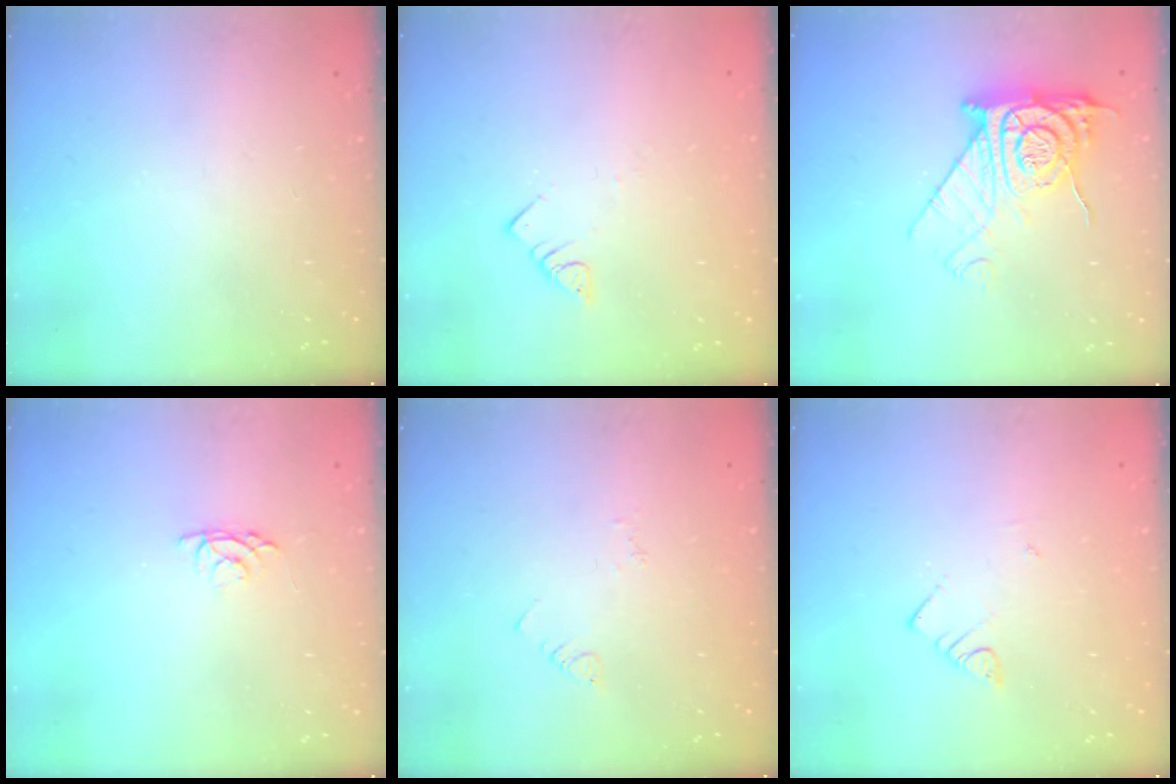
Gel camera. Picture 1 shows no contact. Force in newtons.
{"total": 3.0, "press": 3.0, "slide": 0.1}
{"total": 12.3, "press": 12.3, "slide": 1.2}
{"total": 3.4, "press": 3.3, "slide": 0.5}
{"total": 2.5, "press": 2.5, "slide": 0.4}
{"total": 3.2, "press": 3.2, "slide": 0.3}